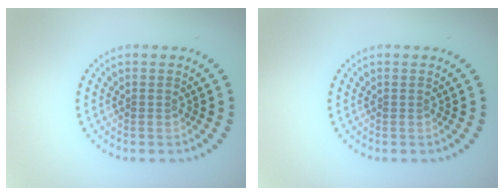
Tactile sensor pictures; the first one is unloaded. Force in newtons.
{"total": 0.0}